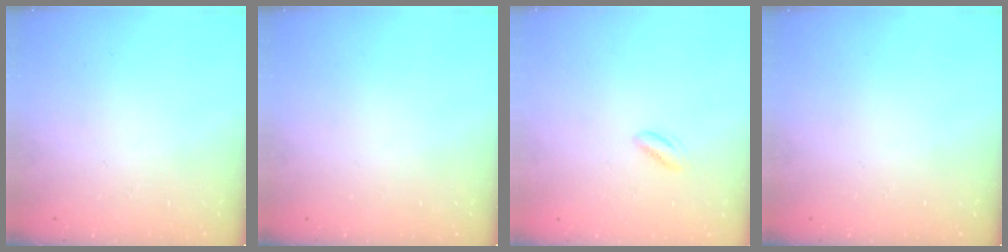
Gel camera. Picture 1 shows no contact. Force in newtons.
{"total": 0.0}
{"total": 2.6, "press": 2.5, "slide": 0.6}
{"total": 0.0}